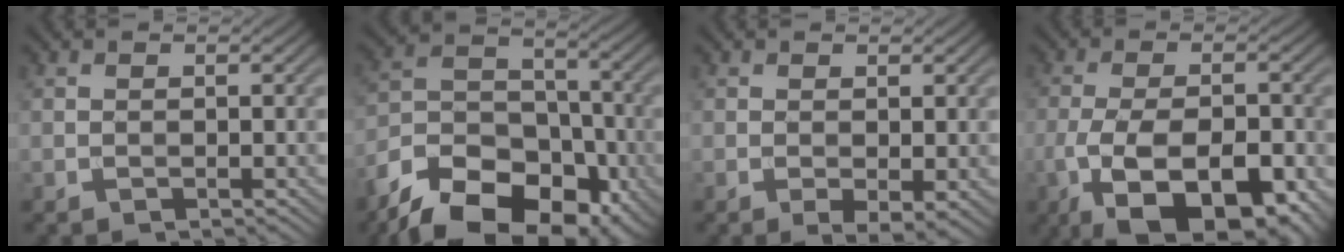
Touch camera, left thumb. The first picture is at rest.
{"total": 17.0, "force": [-11.4, 9.3, 8.5], "torque": [-0.180, -0.039, -0.190]}
{"total": 2.1, "force": [-0.4, 0.7, 1.9], "torque": [-0.036, -0.008, -0.004]}
{"total": 14.9, "force": [-7.3, 6.5, 11.2], "torque": [-0.200, -0.027, -0.108]}